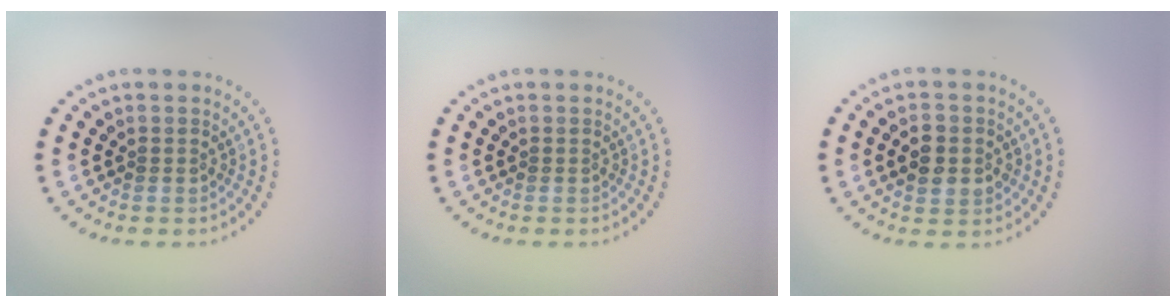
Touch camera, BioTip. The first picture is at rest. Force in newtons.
{"total": 0.0}
{"total": 3.0, "press": 3.0, "slide": 0.3}